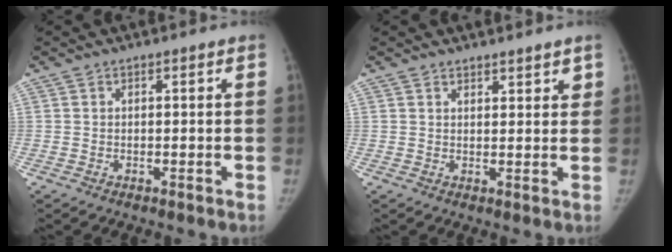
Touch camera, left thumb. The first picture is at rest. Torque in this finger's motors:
{"motor_torque": [-0.15, -0.06, -0.26, -0.03, -0.04]}